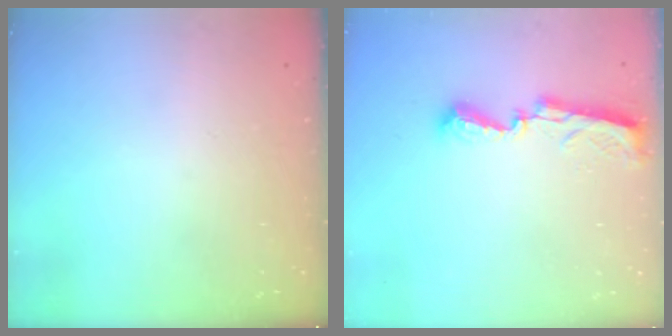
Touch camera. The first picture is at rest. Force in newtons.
{"total": 8.3, "press": 8.2, "slide": 0.4}